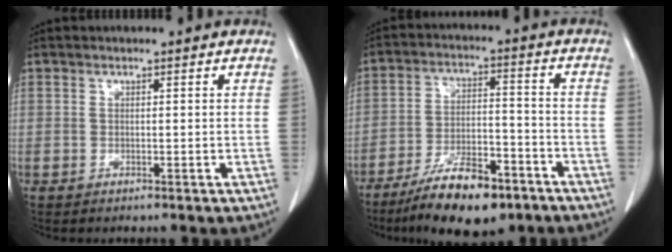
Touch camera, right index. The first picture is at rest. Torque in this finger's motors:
{"motor_torque": [0.77, -0.75, 0.40, 0.13]}